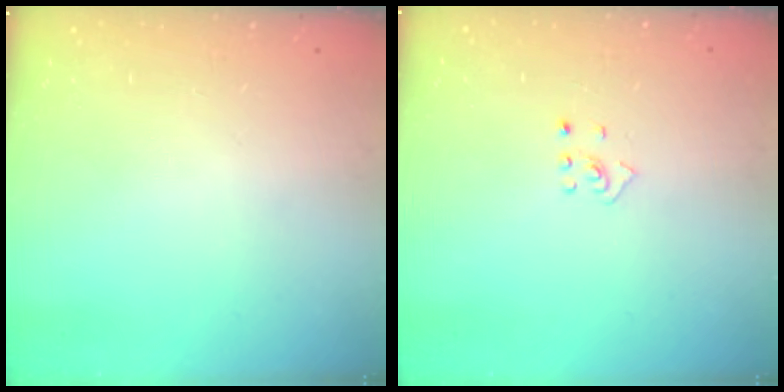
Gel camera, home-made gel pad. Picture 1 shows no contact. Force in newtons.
{"total": 2.5, "press": 2.4, "slide": 0.8}